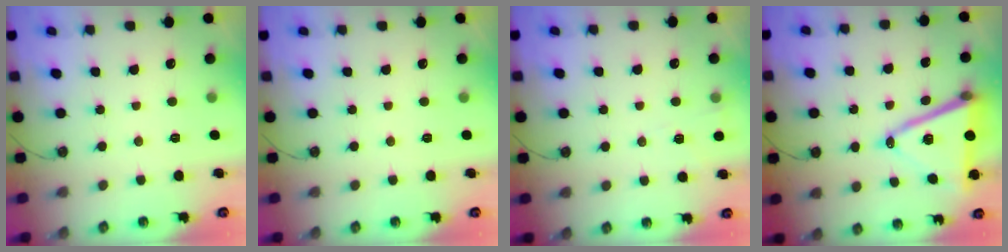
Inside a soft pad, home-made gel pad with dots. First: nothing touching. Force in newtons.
{"total": 0.0}
{"total": 4.6, "press": 4.5, "slide": 0.5}
{"total": 15.2, "press": 14.7, "slide": 3.9}